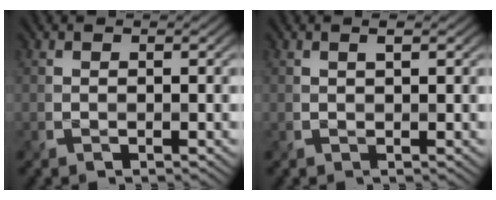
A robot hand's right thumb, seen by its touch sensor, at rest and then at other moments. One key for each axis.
{"total": 0.9, "fx": 0.6, "fy": 0.1, "fz": 0.6, "tx": -0.016, "ty": 0.001, "tz": 0.010}